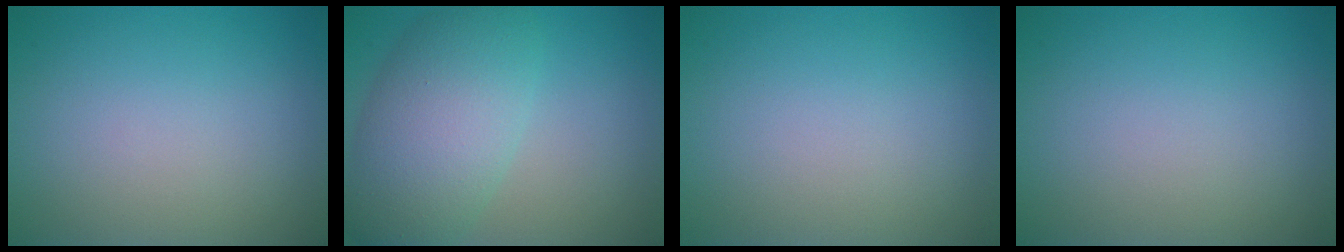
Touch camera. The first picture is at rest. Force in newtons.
{"total": 7.4, "press": 7.4, "slide": 0.3}
{"total": 0.0}
{"total": 0.0}